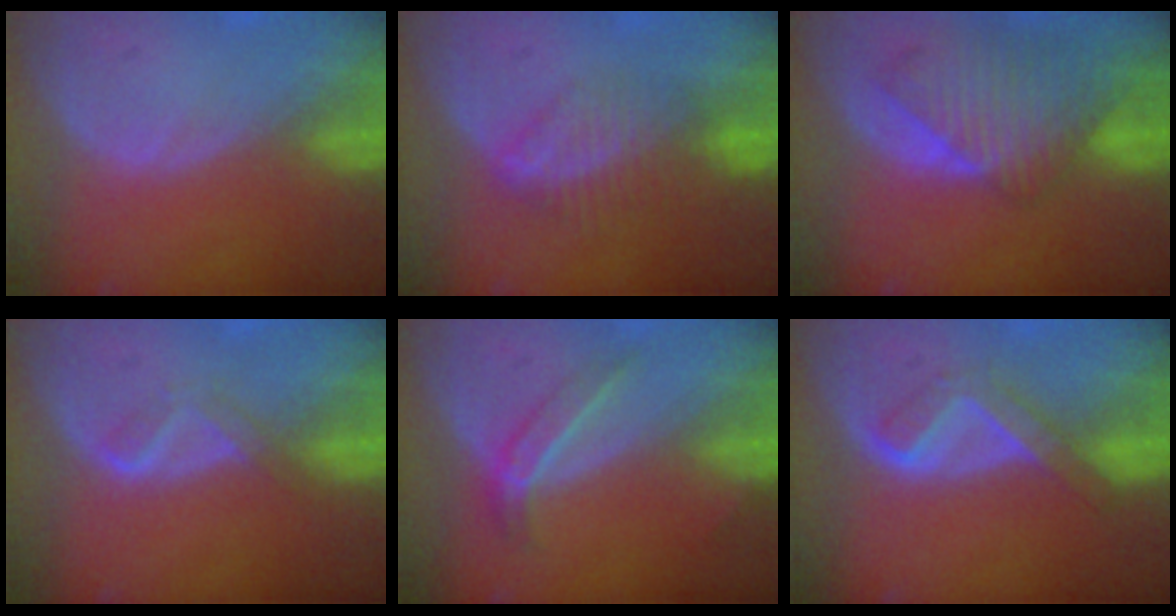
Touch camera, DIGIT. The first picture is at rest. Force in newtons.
{"total": 6.9, "press": 6.0, "slide": 3.5}
{"total": 9.4, "press": 8.4, "slide": 4.2}
{"total": 2.4, "press": 2.4, "slide": 0.7}
{"total": 4.2, "press": 4.0, "slide": 1.1}
{"total": 5.4, "press": 4.7, "slide": 2.6}